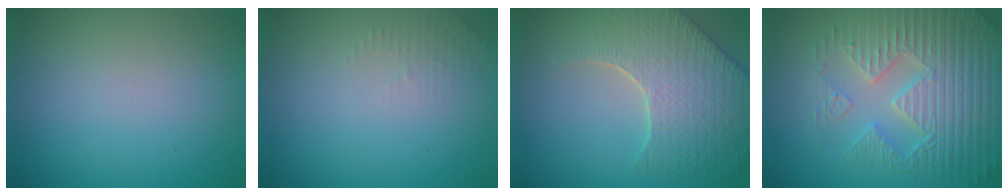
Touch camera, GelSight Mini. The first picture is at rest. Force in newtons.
{"total": 1.3, "press": 1.2, "slide": 0.3}
{"total": 7.1, "press": 5.9, "slide": 4.0}
{"total": 6.9, "press": 5.7, "slide": 3.8}